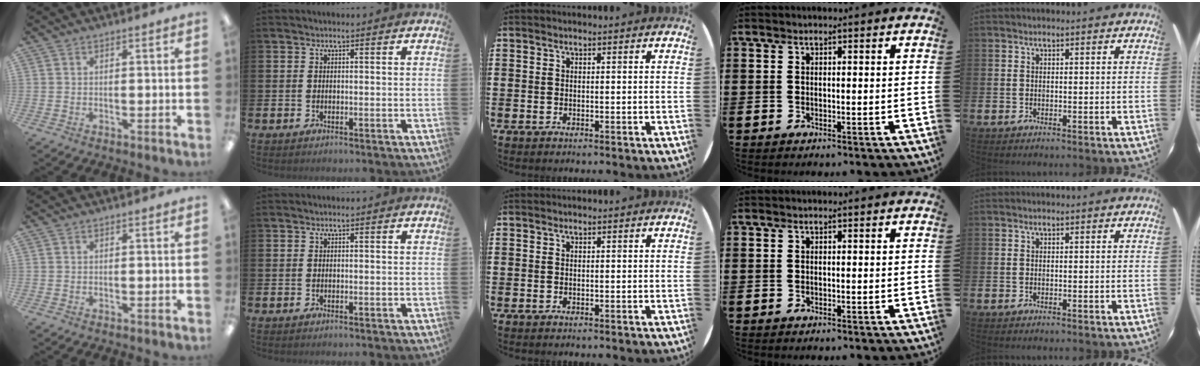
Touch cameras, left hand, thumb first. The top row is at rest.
{}